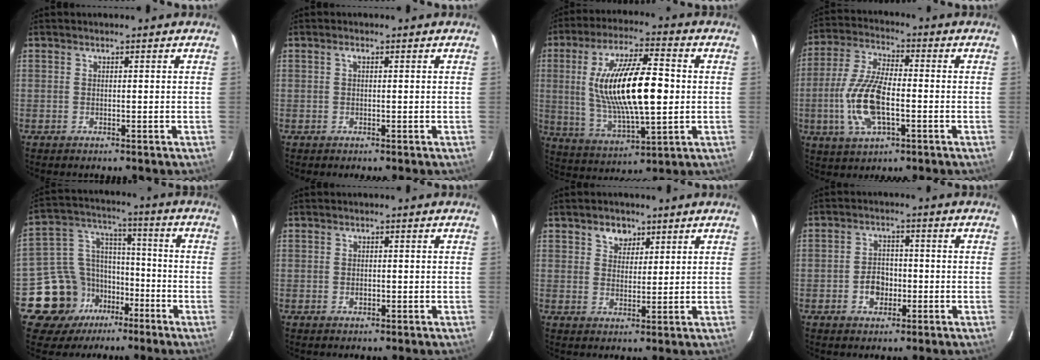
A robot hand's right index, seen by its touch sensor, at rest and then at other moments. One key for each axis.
{"total": 0.8, "fx": 0.2, "fy": 0.3, "fz": 0.7, "tx": -0.013, "ty": 0.005, "tz": 0.002}
{"total": 19.5, "fx": 1.3, "fy": 6.1, "fz": 18.5, "tx": -0.344, "ty": 0.002, "tz": 0.035}
{"total": 13.2, "fx": -2.9, "fy": 5.2, "fz": 11.7, "tx": -0.252, "ty": 0.000, "tz": -0.056}
{"total": 13.6, "fx": -7.7, "fy": 10.5, "fz": 4.1, "tx": -0.103, "ty": 0.052, "tz": -0.121}
{"total": 1.1, "fx": -0.2, "fy": 0.9, "fz": 0.6, "tx": -0.010, "ty": 0.001, "tz": -0.004}
{"total": 4.2, "fx": 2.6, "fy": 3.1, "fz": 1.4, "tx": -0.013, "ty": 0.006, "tz": 0.046}
{"total": 4.7, "fx": -1.5, "fy": 3.6, "fz": 2.6, "tx": -0.051, "ty": 0.012, "tz": -0.020}